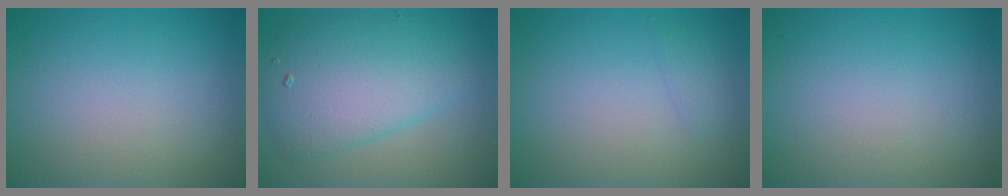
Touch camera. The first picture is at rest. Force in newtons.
{"total": 7.1, "press": 7.1, "slide": 0.1}
{"total": 0.8, "press": 0.8, "slide": 0.0}
{"total": 0.0}